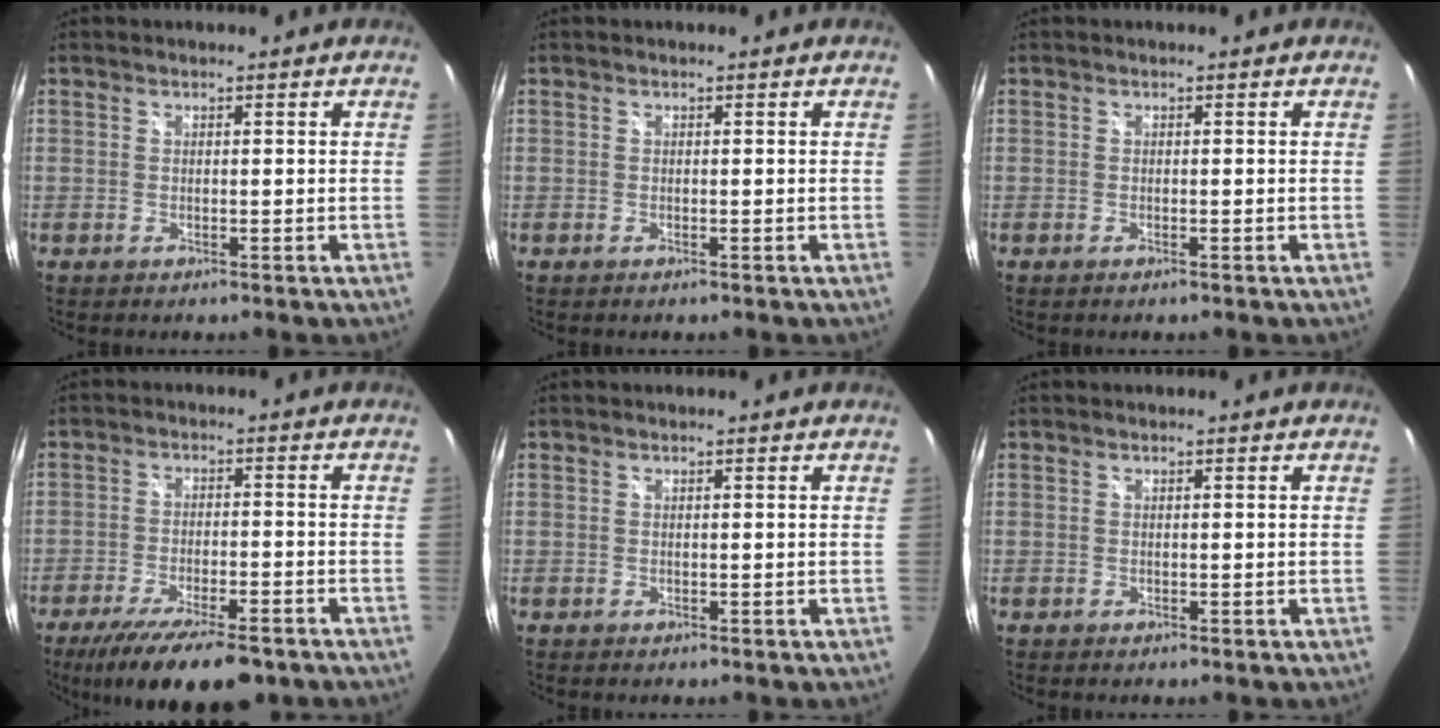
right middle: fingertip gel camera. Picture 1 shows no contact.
{"total": 0.0}
{"total": 0.5, "force": [-0.4, 0.1, 0.3], "torque": [-0.004, -0.001, -0.007]}
{"total": 15.2, "force": [-11.2, 4.3, 9.4], "torque": [-0.184, -0.043, -0.175]}
{"total": 0.0}
{"total": 0.0}